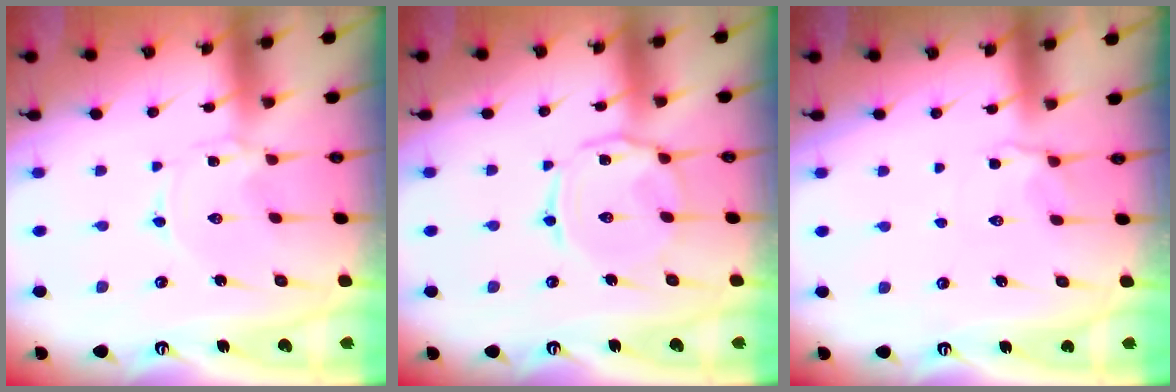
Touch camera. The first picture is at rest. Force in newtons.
{"total": 6.4, "press": 6.3, "slide": 0.5}
{"total": 3.1, "press": 2.7, "slide": 1.4}